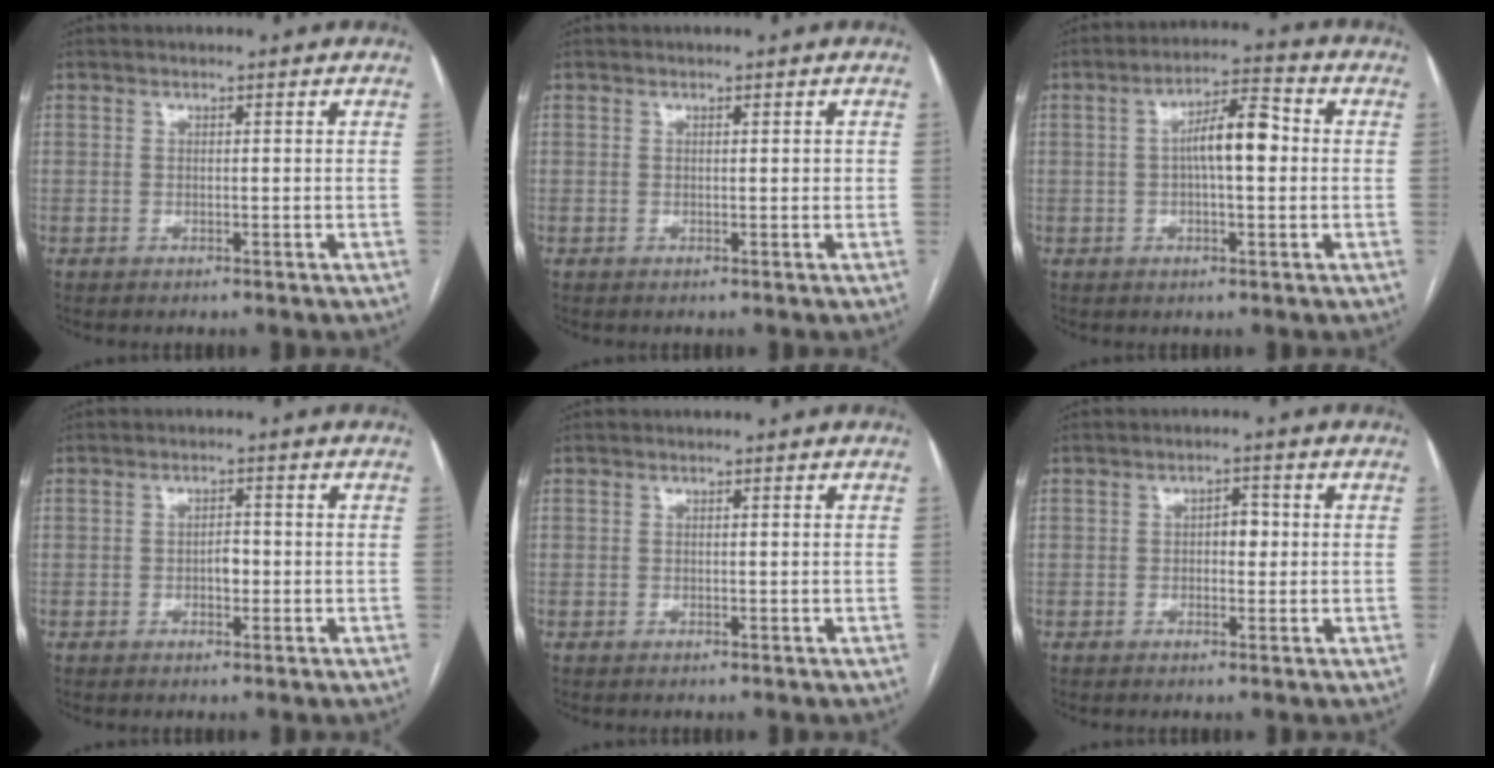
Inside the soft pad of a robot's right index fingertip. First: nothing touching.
{"total": 0.8, "force": [0.2, 0.4, 0.7], "torque": [-0.009, 0.002, 0.003]}
{"total": 7.7, "force": [0.4, 2.1, 7.4], "torque": [-0.133, 0.024, 0.003]}
{"total": 2.1, "force": [-0.5, 1.1, 1.7], "torque": [-0.022, 0.005, -0.007]}
{"total": 0.0}
{"total": 2.6, "force": [0.0, 1.5, 2.1], "torque": [-0.026, 0.011, -0.001]}